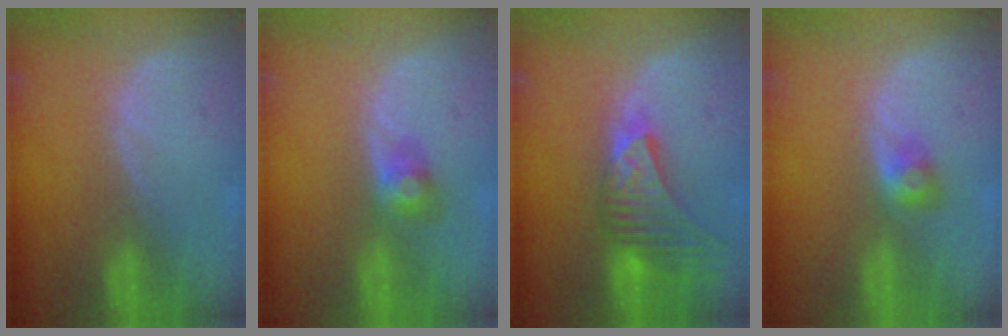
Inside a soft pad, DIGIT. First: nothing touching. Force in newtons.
{"total": 2.9, "press": 2.9, "slide": 0.0}
{"total": 9.1, "press": 8.3, "slide": 3.8}
{"total": 2.7, "press": 2.5, "slide": 1.1}